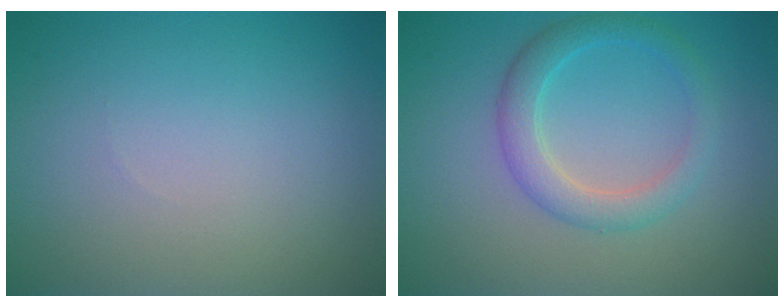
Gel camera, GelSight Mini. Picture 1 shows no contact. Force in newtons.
{"total": 3.0, "press": 3.0, "slide": 0.1}